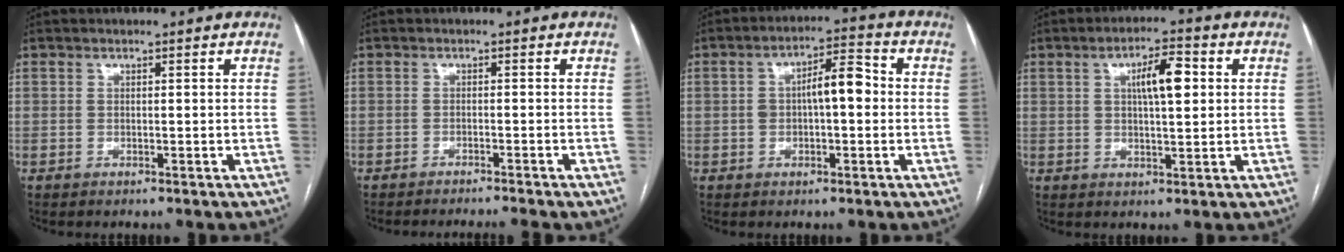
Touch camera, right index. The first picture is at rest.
{"total": 5.3, "force": [-4.8, -1.0, 2.0], "torque": [-0.011, -0.003, -0.067]}
{"total": 7.2, "force": [0.3, 2.4, 6.8], "torque": [-0.115, 0.031, 0.003]}
{"total": 6.7, "force": [1.7, 1.7, 6.3], "torque": [-0.105, 0.013, 0.029]}